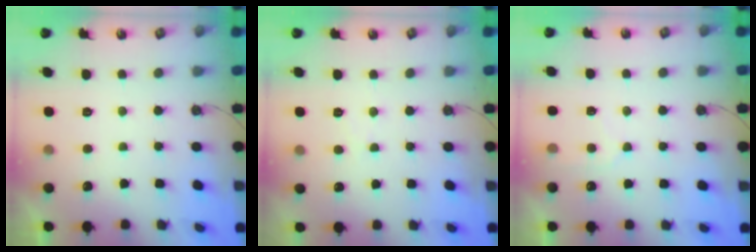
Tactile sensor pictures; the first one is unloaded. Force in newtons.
{"total": 3.6, "press": 3.6, "slide": 0.6}
{"total": 6.2, "press": 6.1, "slide": 0.6}